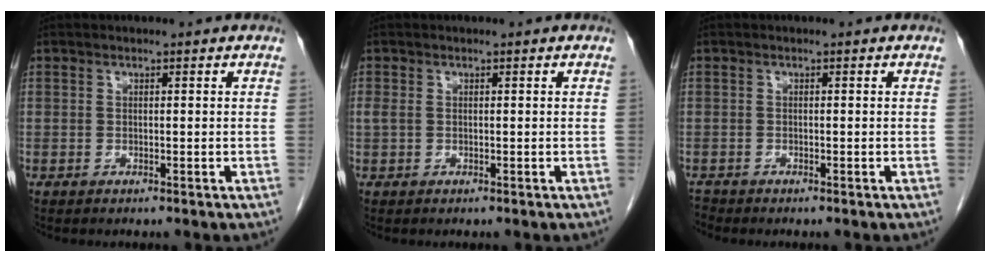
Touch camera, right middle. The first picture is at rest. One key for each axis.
{"total": 1.3, "fx": 0.2, "fy": 0.9, "fz": 0.9, "tx": -0.034, "ty": 0.012, "tz": 0.009}
{"total": 0.8, "fx": -0.8, "fy": 0.0, "fz": -0.2, "tx": -0.003, "ty": -0.005, "tz": -0.018}